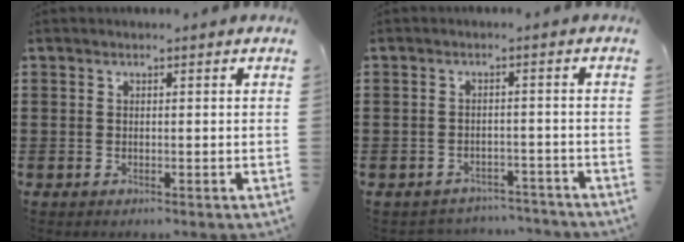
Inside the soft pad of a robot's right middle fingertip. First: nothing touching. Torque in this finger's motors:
{"motor_torque": [0.00, 0.00, 0.00, 0.00]}